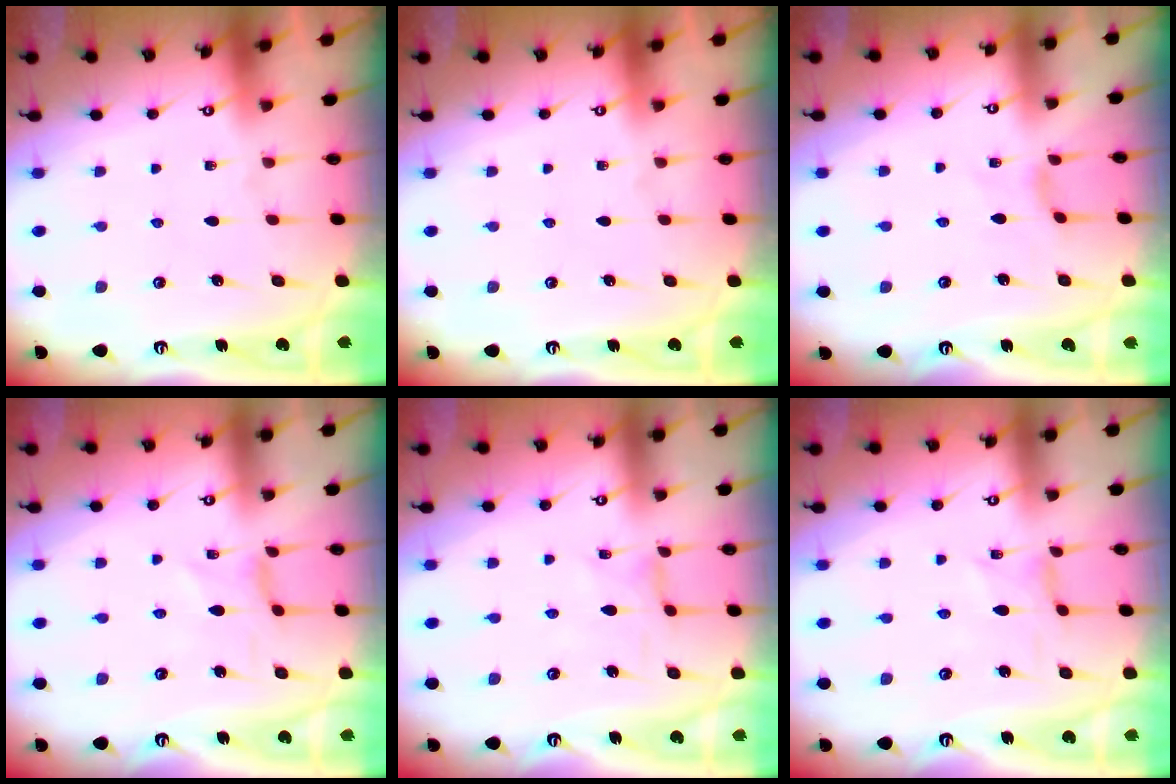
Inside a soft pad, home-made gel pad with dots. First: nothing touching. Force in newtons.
{"total": 0.0}
{"total": 1.5, "press": 1.4, "slide": 0.4}
{"total": 0.0}
{"total": 0.0}
{"total": 0.0}